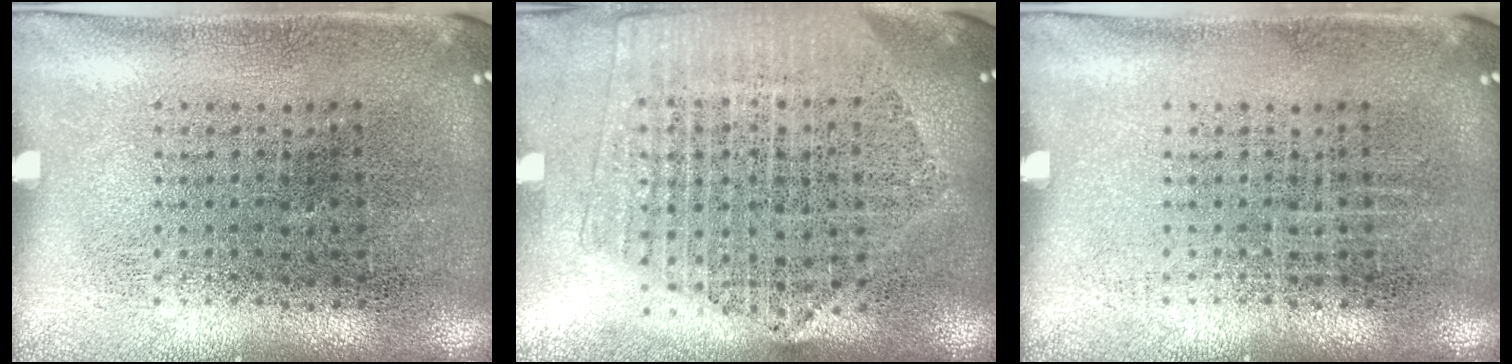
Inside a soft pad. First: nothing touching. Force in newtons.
{"total": 2.1, "press": 1.9, "slide": 0.8}
{"total": 0.0}